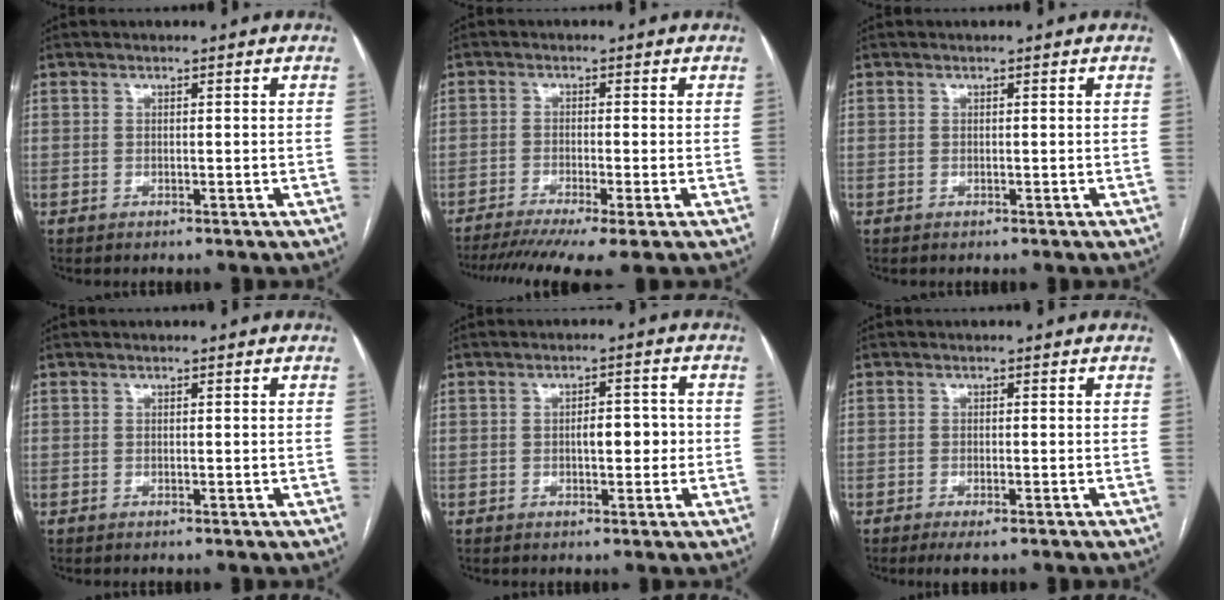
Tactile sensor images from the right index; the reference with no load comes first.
{"total": 10.7, "force": [-7.9, 0.1, 7.3], "torque": [-0.108, -0.018, -0.124]}
{"total": 0.0}
{"total": 0.0}
{"total": 4.0, "force": [-0.3, 1.7, 3.6], "torque": [-0.052, 0.010, -0.002]}
{"total": 2.8, "force": [-1.9, 0.5, 2.0], "torque": [-0.031, -0.005, -0.028]}